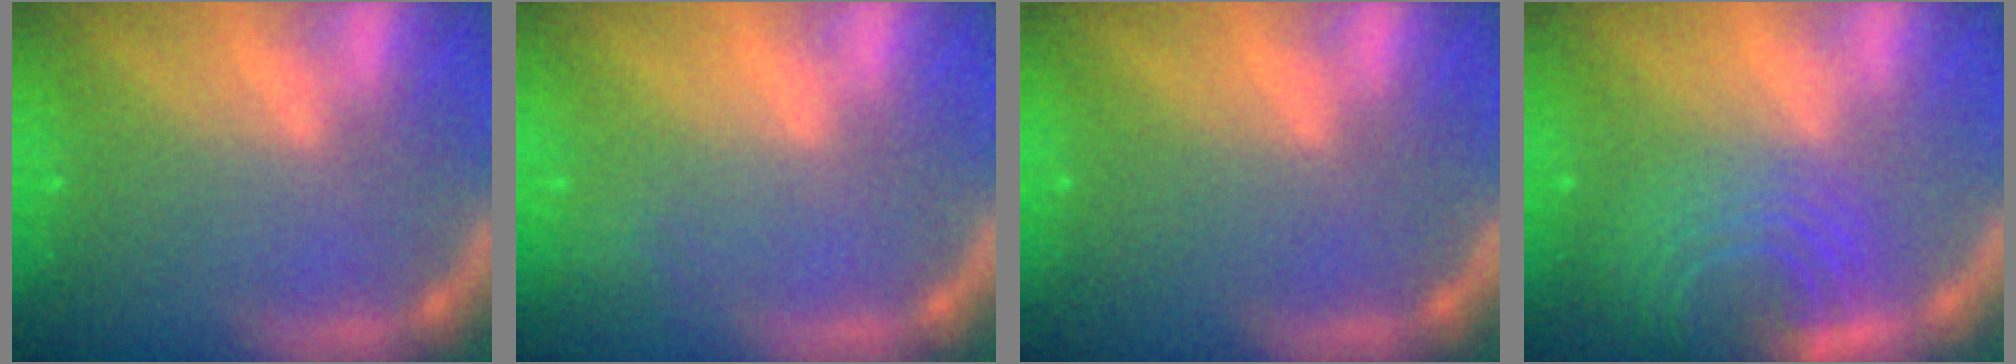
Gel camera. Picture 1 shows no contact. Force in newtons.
{"total": 1.9}
{"total": 0.0}
{"total": 9.0}